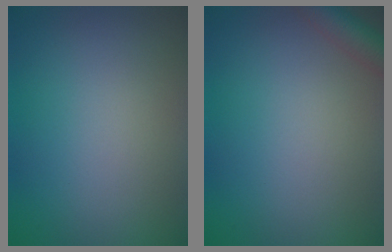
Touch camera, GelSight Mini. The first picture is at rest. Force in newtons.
{"total": 2.9, "press": 2.9, "slide": 0.2}